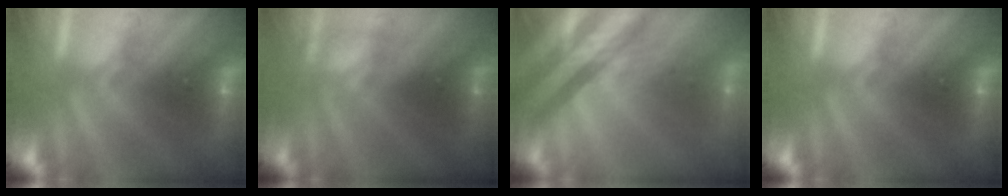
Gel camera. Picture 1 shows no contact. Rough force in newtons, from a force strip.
{"total": 2.4}
{"total": 2.4}
{"total": 0.0}